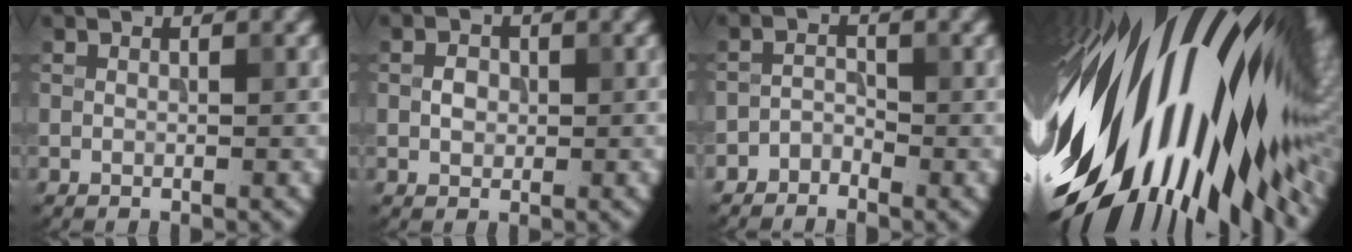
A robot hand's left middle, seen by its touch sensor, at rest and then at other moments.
{"total": 1.6, "force": [0.0, 1.3, 0.9], "torque": [-0.018, 0.001, -0.003]}
{"total": 1.6, "force": [-1.4, 0.7, 0.2], "torque": [-0.001, 0.007, -0.031]}
{"total": 19.2, "force": [-0.6, 8.8, 17.1], "torque": [-0.283, -0.010, -0.031]}